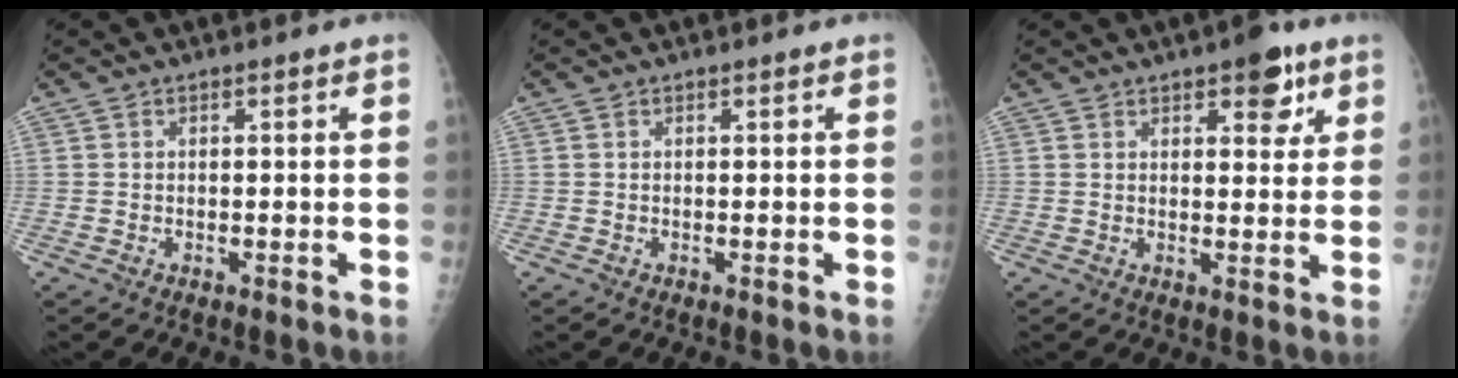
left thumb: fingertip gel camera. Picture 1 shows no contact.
{"total": 0.0}
{"total": 6.6, "force": [3.7, 3.1, 4.5], "torque": [-0.032, -0.015, 0.043]}